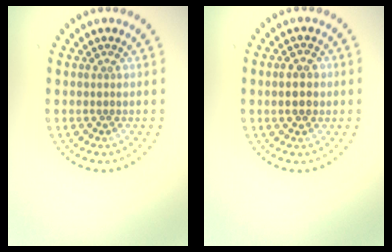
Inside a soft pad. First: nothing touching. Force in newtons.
{"total": 3.1, "press": 3.1, "slide": 0.1}